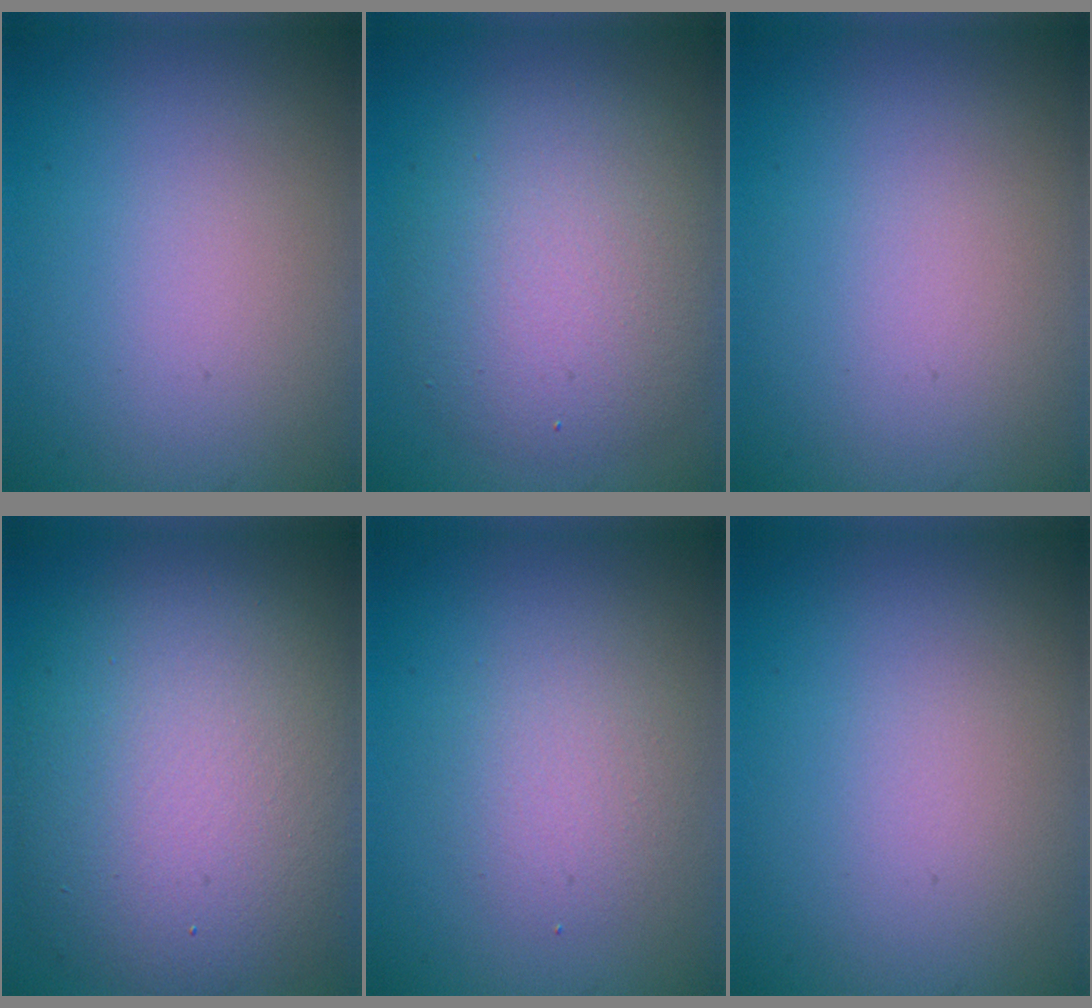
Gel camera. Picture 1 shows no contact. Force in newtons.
{"total": 6.5, "press": 6.5, "slide": 0.6}
{"total": 0.0}
{"total": 11.7, "press": 11.7, "slide": 0.8}
{"total": 2.4, "press": 2.4, "slide": 0.1}
{"total": 0.0}